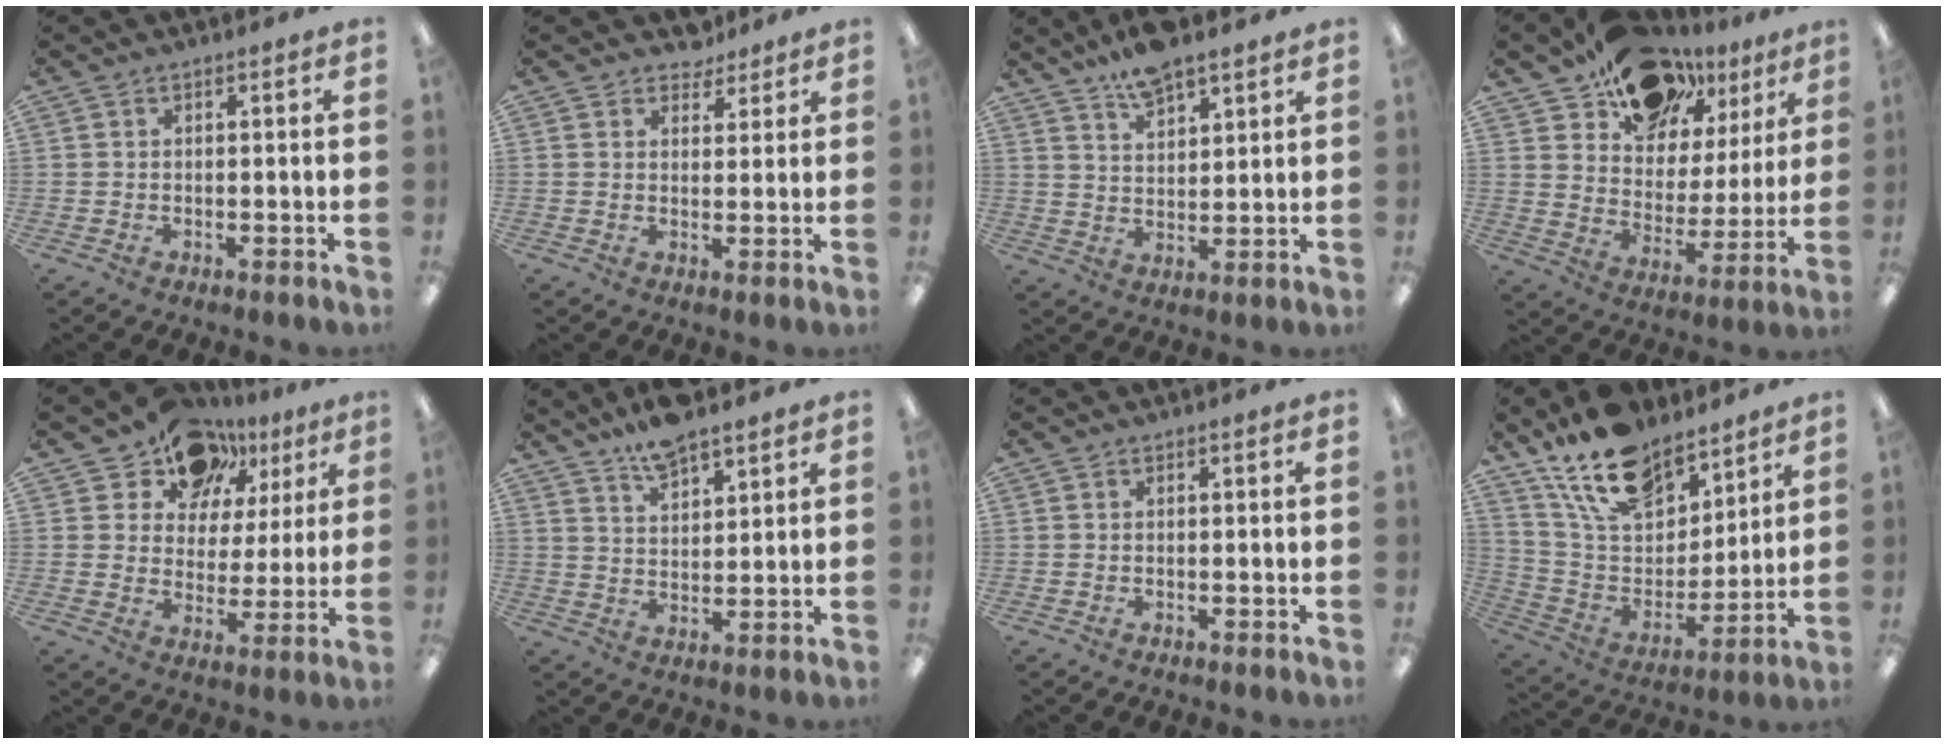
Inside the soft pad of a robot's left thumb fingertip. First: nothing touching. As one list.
[{"total": 4.1, "force": [3.5, 2.2, 0.3], "torque": [-0.001, -0.016, 0.062]}, {"total": 8.2, "force": [7.0, 2.4, 3.6], "torque": [-0.071, -0.031, 0.127]}, {"total": 14.1, "force": [11.0, 8.0, 3.6], "torque": [-0.062, -0.082, 0.206]}, {"total": 12.0, "force": [8.8, 7.9, 2.1], "torque": [-0.044, -0.067, 0.166]}, {"total": 8.0, "force": [6.9, 2.4, 3.2], "torque": [-0.056, -0.037, 0.125]}, {"total": 0.0}, {"total": 18.4, "force": [13.5, 9.7, 7.8], "torque": [-0.158, -0.075, 0.249]}]